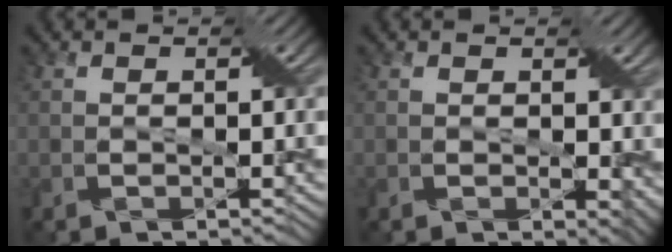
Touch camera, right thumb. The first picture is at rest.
{"total": 2.3, "force": [0.6, 1.6, 1.5], "torque": [-0.020, -0.009, 0.011]}